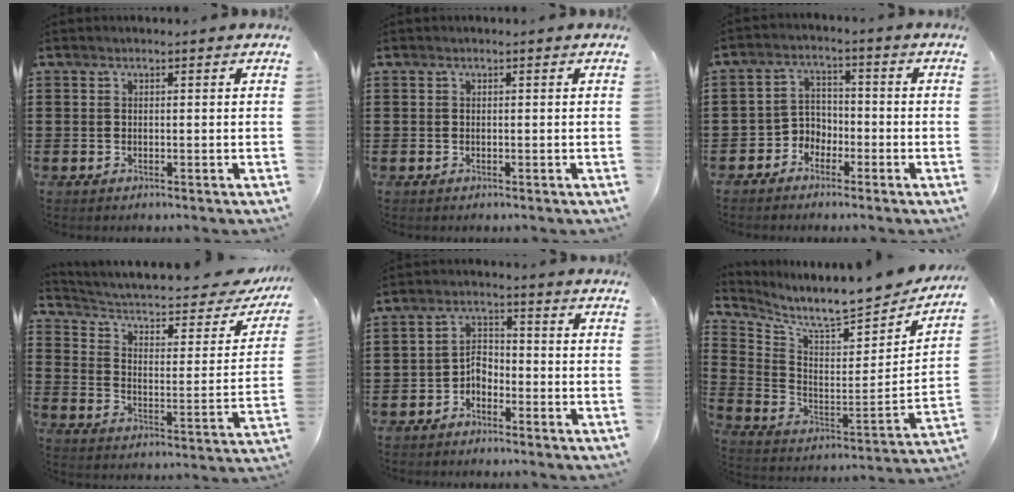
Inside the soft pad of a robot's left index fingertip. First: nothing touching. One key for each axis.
{"total": 0.0}
{"total": 3.8, "fx": -2.9, "fy": 2.4, "fz": 0.6, "tx": -0.023, "ty": 0.009, "tz": -0.062}
{"total": 6.3, "fx": 4.8, "fy": 2.1, "fz": 3.5, "tx": -0.083, "ty": -0.036, "tz": 0.077}
{"total": 3.1, "fx": -2.5, "fy": 1.5, "fz": 1.0, "tx": -0.023, "ty": 0.007, "tz": -0.054}
{"total": 7.3, "fx": 6.8, "fy": 0.0, "fz": 2.8, "tx": -0.081, "ty": -0.070, "tz": 0.107}